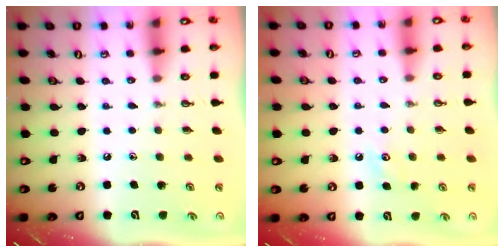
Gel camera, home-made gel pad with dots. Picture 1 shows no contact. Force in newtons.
{"total": 3.5, "press": 3.5, "slide": 0.4}